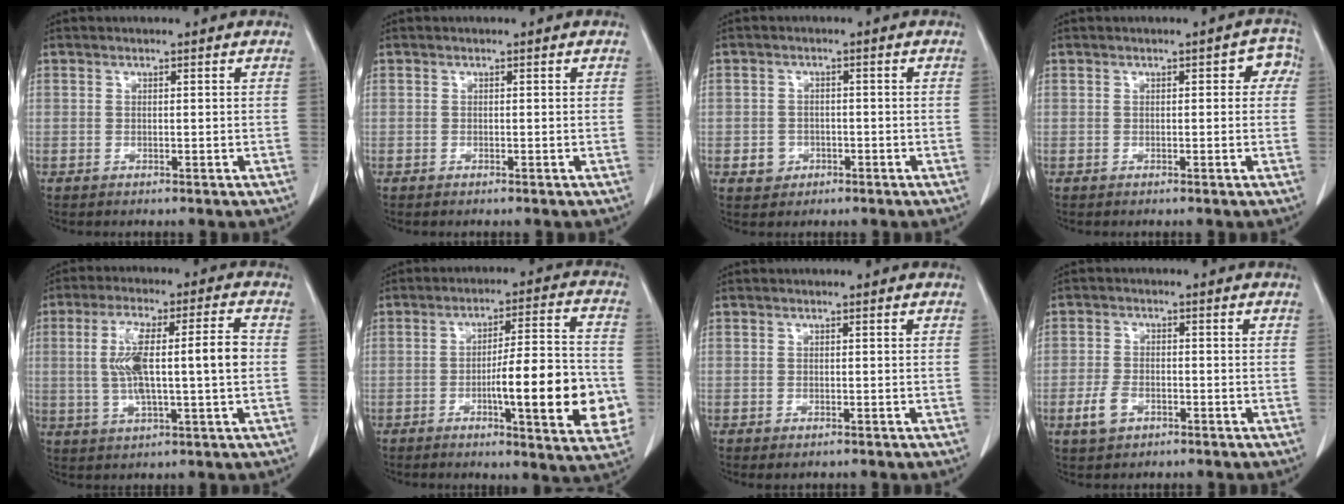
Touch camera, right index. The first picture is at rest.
{"total": 0.0}
{"total": 2.8, "force": [-1.1, 2.5, 0.6], "torque": [-0.004, 0.009, -0.012]}
{"total": 2.9, "force": [0.5, 1.7, 2.3], "torque": [-0.013, 0.023, -0.001]}
{"total": 12.2, "force": [0.4, 1.7, 12.1], "torque": [-0.221, 0.023, 0.010]}
{"total": 16.6, "force": [-4.0, 2.4, 15.9], "torque": [-0.198, 0.007, -0.051]}
{"total": 0.8, "force": [-0.5, 0.3, 0.5], "torque": [-0.009, -0.002, -0.004]}
{"total": 4.0, "force": [-2.0, 2.4, 2.6], "torque": [-0.057, 0.002, -0.034]}